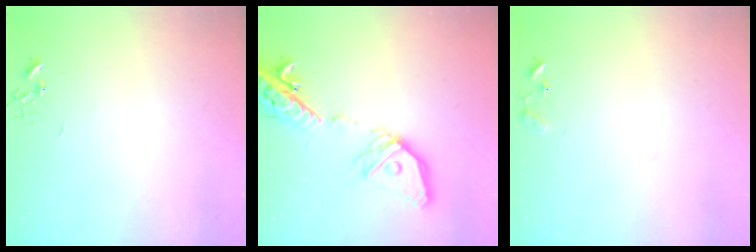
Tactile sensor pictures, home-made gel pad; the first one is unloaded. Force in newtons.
{"total": 23.1, "press": 22.8, "slide": 3.6}
{"total": 8.6, "press": 8.6, "slide": 0.5}